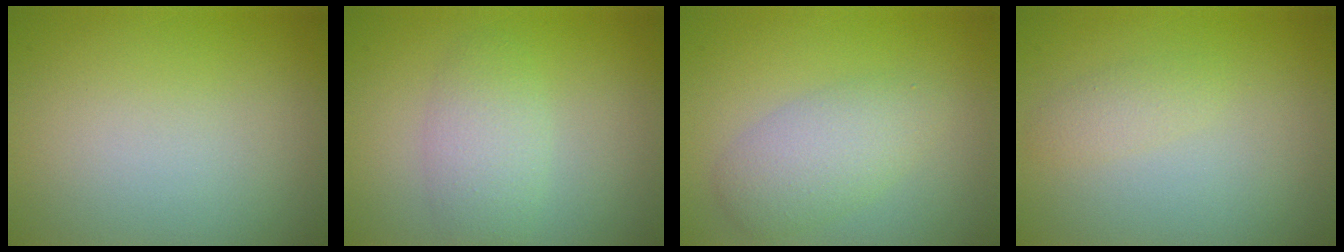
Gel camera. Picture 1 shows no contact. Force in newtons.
{"total": 2.8, "press": 2.8, "slide": 0.1}
{"total": 3.4, "press": 3.4, "slide": 0.2}
{"total": 1.2, "press": 1.2, "slide": 0.0}